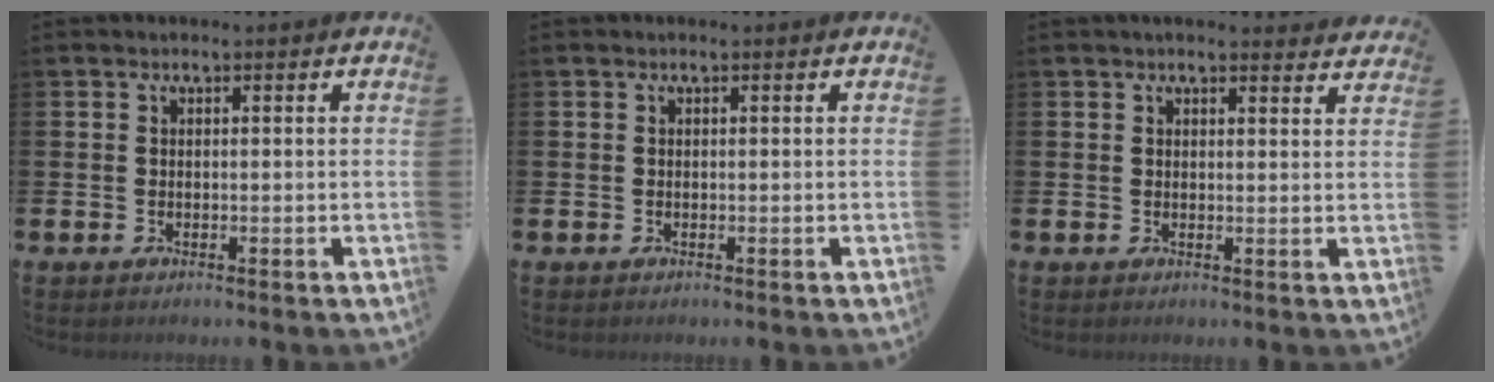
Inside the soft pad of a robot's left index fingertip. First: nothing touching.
{"total": 0.0}
{"total": 2.4, "force": [2.4, 0.2, 0.1], "torque": [-0.004, -0.009, 0.042]}